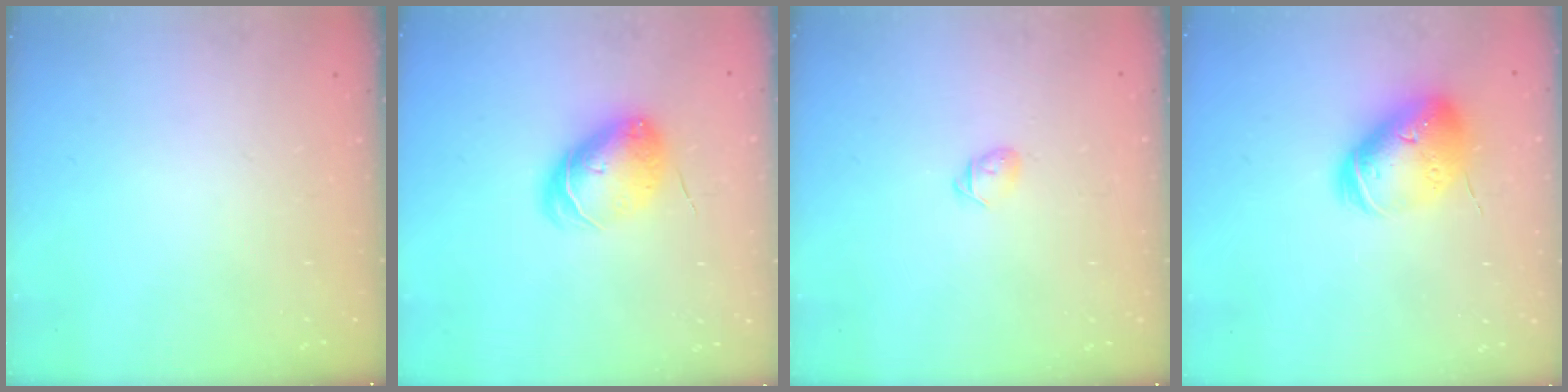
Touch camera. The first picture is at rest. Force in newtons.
{"total": 8.9, "press": 8.9, "slide": 0.3}
{"total": 4.0, "press": 3.9, "slide": 1.1}
{"total": 15.7, "press": 15.5, "slide": 2.4}